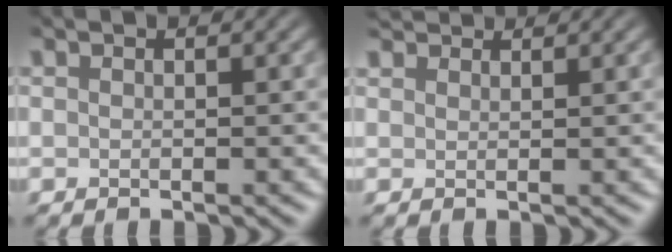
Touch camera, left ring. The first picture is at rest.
{"total": 3.3, "force": [3.0, 0.8, 0.9], "torque": [-0.024, 0.002, 0.047]}